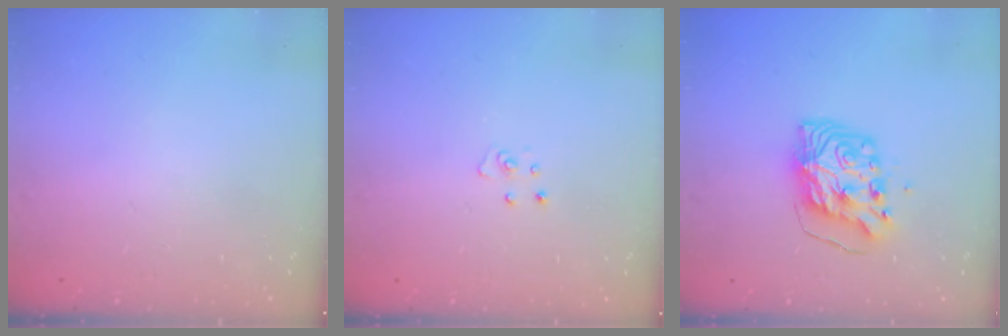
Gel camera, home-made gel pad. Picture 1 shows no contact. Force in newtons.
{"total": 3.9, "press": 3.9, "slide": 0.3}
{"total": 8.3, "press": 8.3, "slide": 0.9}